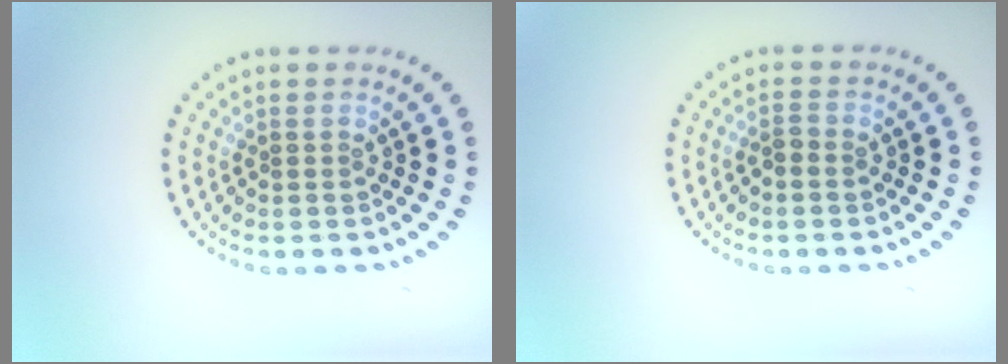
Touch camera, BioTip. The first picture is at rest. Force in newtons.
{"total": 0.8, "press": 0.7, "slide": 0.4}